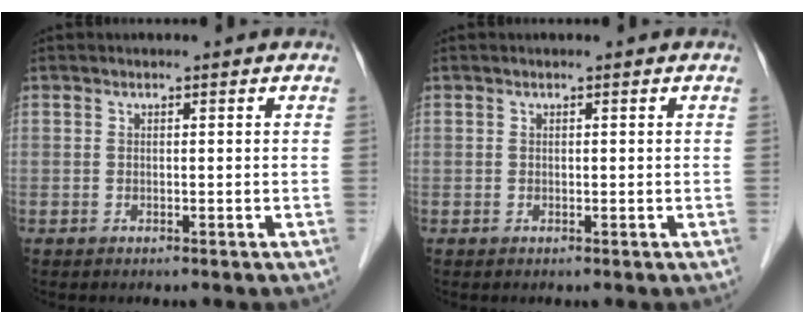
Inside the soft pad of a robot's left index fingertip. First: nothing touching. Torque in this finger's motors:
{"motor_torque": [-0.48, 0.27, -0.07, -0.01]}